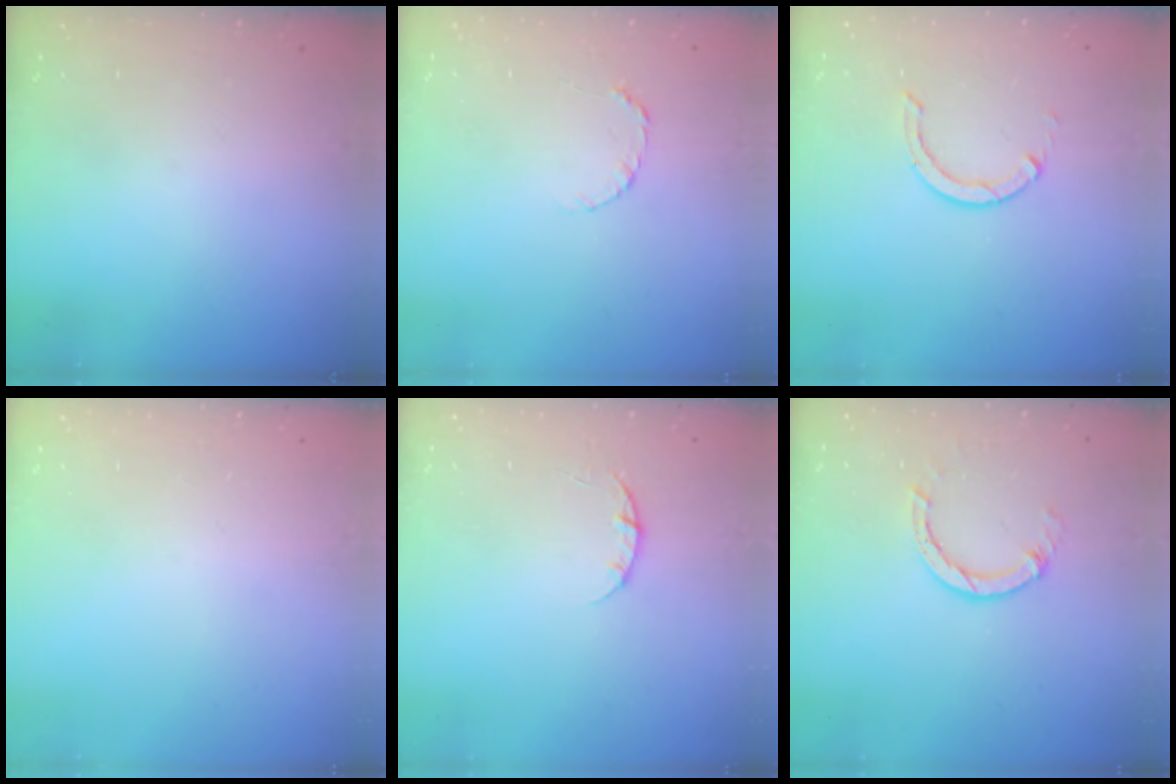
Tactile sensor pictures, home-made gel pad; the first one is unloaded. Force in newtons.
{"total": 3.5, "press": 3.5, "slide": 0.4}
{"total": 2.9, "press": 2.9, "slide": 0.4}
{"total": 0.0}
{"total": 3.2, "press": 3.2, "slide": 0.3}
{"total": 4.4, "press": 4.4, "slide": 0.5}